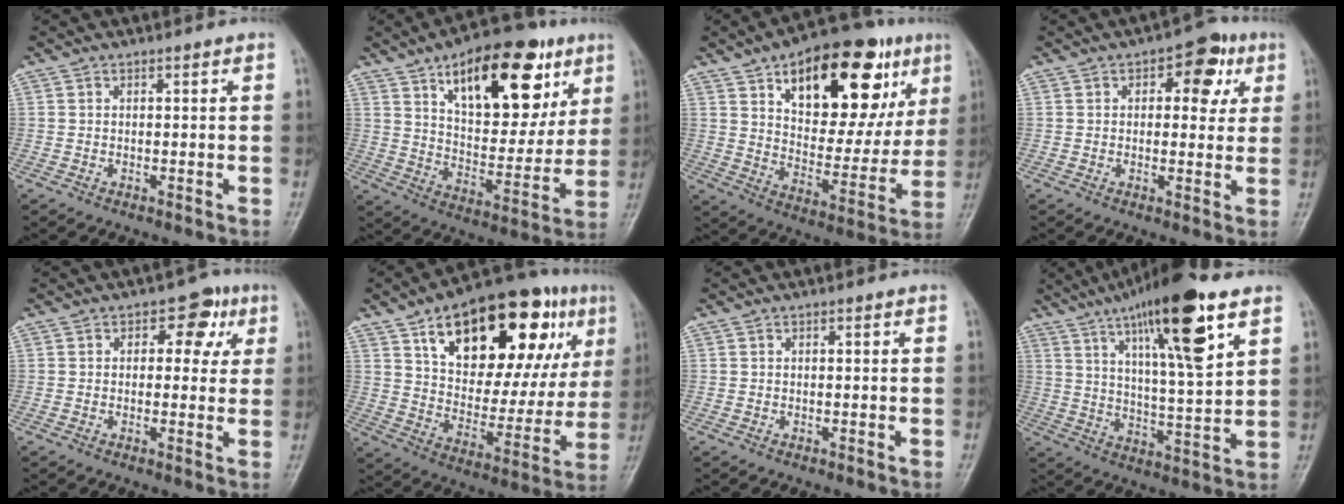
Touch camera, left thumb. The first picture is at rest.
{"total": 24.5, "force": [11.7, 11.8, 18.0], "torque": [-0.217, -0.028, 0.184]}
{"total": 26.8, "force": [12.5, 12.8, 19.9], "torque": [-0.241, -0.018, 0.190]}
{"total": 8.2, "force": [2.9, 4.8, 6.1], "torque": [-0.035, 0.000, 0.028]}
{"total": 6.2, "force": [2.0, 4.2, 4.0], "torque": [-0.004, 0.001, 0.013]}
{"total": 29.7, "force": [13.2, 14.1, 22.5], "torque": [-0.288, 0.000, 0.206]}
{"total": 0.0}
{"total": 19.1, "force": [10.1, 3.9, 15.7], "torque": [-0.242, -0.036, 0.168]}